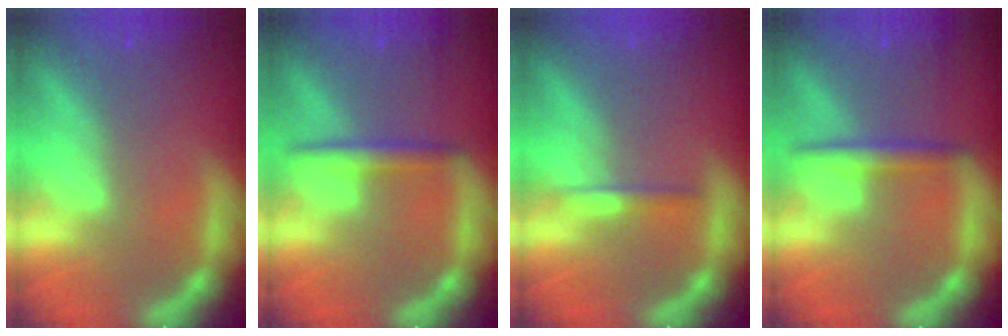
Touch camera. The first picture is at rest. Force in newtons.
{"total": 2.4}
{"total": 1.4}
{"total": 2.4}